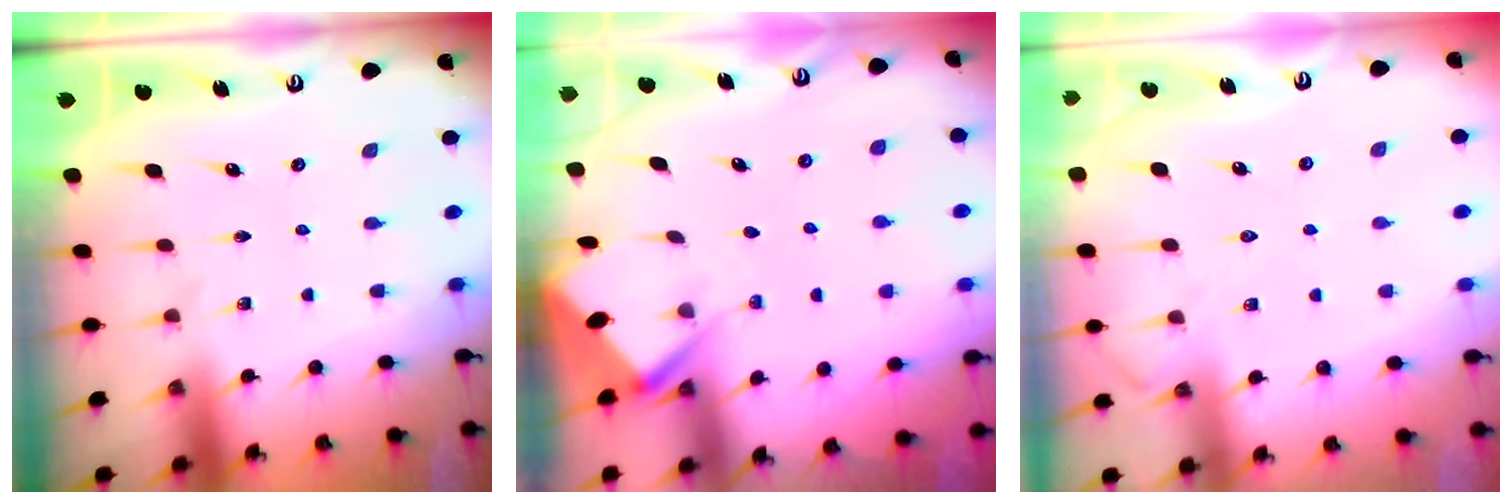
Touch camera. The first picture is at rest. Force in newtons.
{"total": 2.6, "press": 2.6, "slide": 0.1}
{"total": 5.0, "press": 5.0, "slide": 0.6}